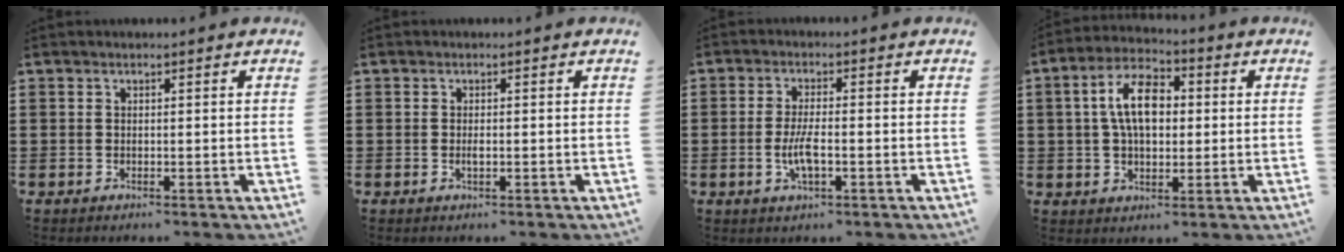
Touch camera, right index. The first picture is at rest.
{"total": 1.1, "force": [-0.2, 0.4, 1.0], "torque": [-0.028, -0.005, -0.005]}
{"total": 4.5, "force": [-1.1, 1.3, 4.2], "torque": [-0.094, -0.006, -0.026]}
{"total": 9.0, "force": [1.3, 4.8, 7.5], "torque": [-0.148, 0.015, 0.017]}